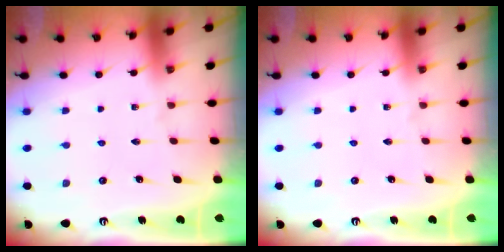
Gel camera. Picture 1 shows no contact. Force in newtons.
{"total": 0.0}